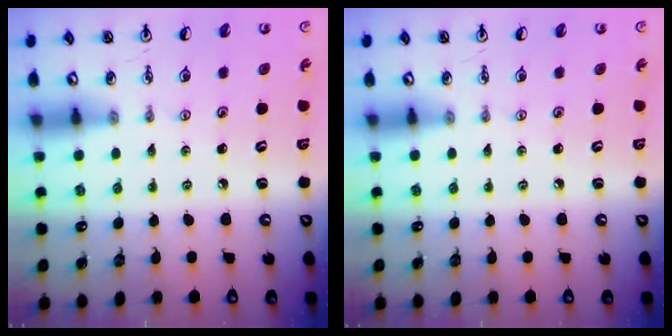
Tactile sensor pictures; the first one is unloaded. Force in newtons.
{"total": 0.0}